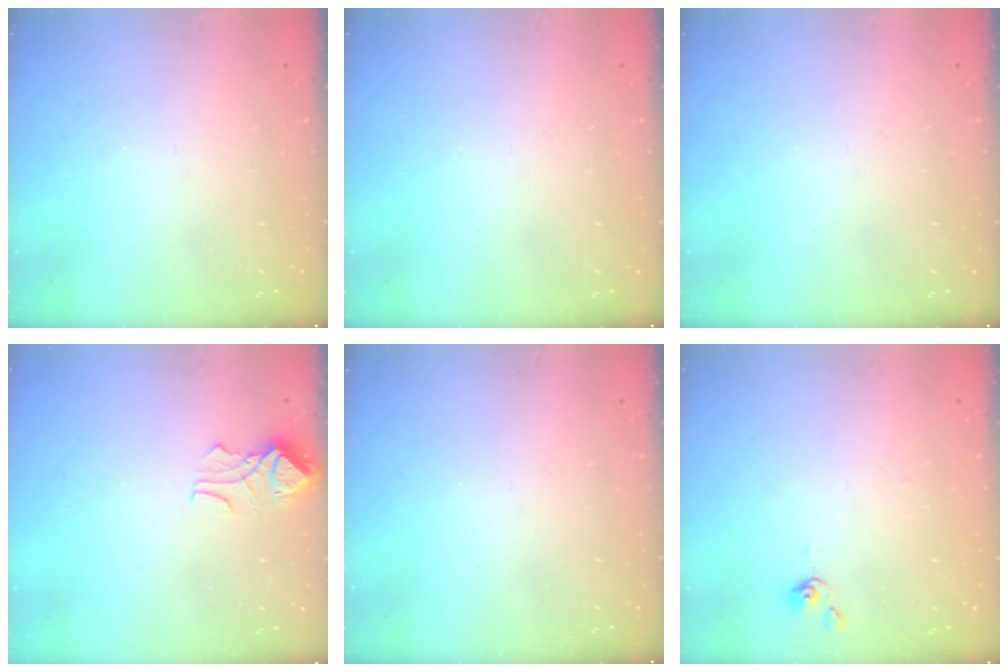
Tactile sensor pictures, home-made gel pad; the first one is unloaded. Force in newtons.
{"total": 0.0}
{"total": 0.0}
{"total": 2.0, "press": 1.9, "slide": 0.6}
{"total": 0.0}
{"total": 0.0}